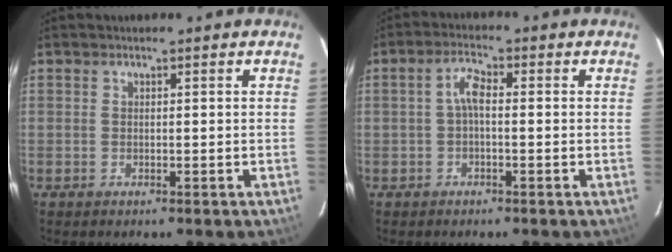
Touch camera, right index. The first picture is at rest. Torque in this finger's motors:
{"motor_torque": [0.48, -0.08, 0.30, 0.06]}